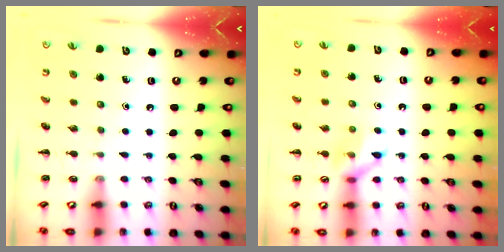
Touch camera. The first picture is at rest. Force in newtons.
{"total": 9.2, "press": 9.2, "slide": 0.7}